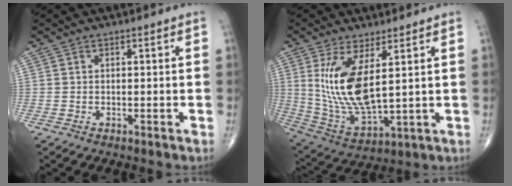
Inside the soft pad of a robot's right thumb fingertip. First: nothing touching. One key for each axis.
{"total": 13.4, "fx": 3.5, "fy": 5.0, "fz": 12.0, "tx": -0.242, "ty": -0.033, "tz": 0.087}